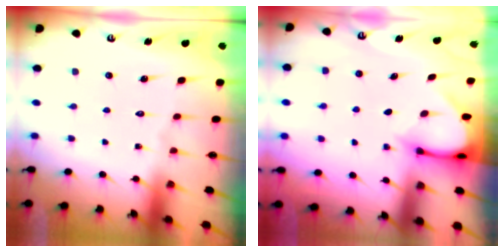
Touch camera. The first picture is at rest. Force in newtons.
{"total": 3.4, "press": 3.3, "slide": 0.3}